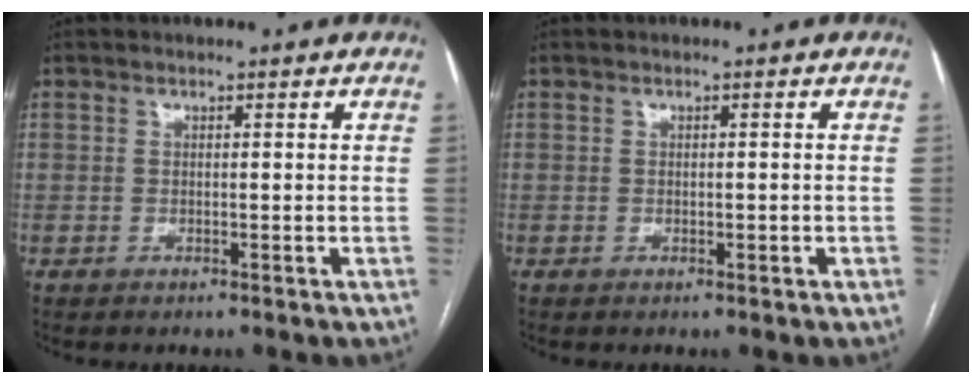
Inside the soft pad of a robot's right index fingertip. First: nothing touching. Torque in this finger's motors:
{"motor_torque": [-0.07, 0.04, -0.05, 0.00]}